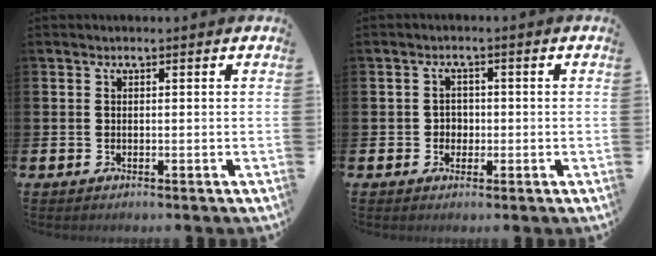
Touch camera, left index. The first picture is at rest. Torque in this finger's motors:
{"motor_torque": [0.08, 0.03, 0.00, 0.00]}